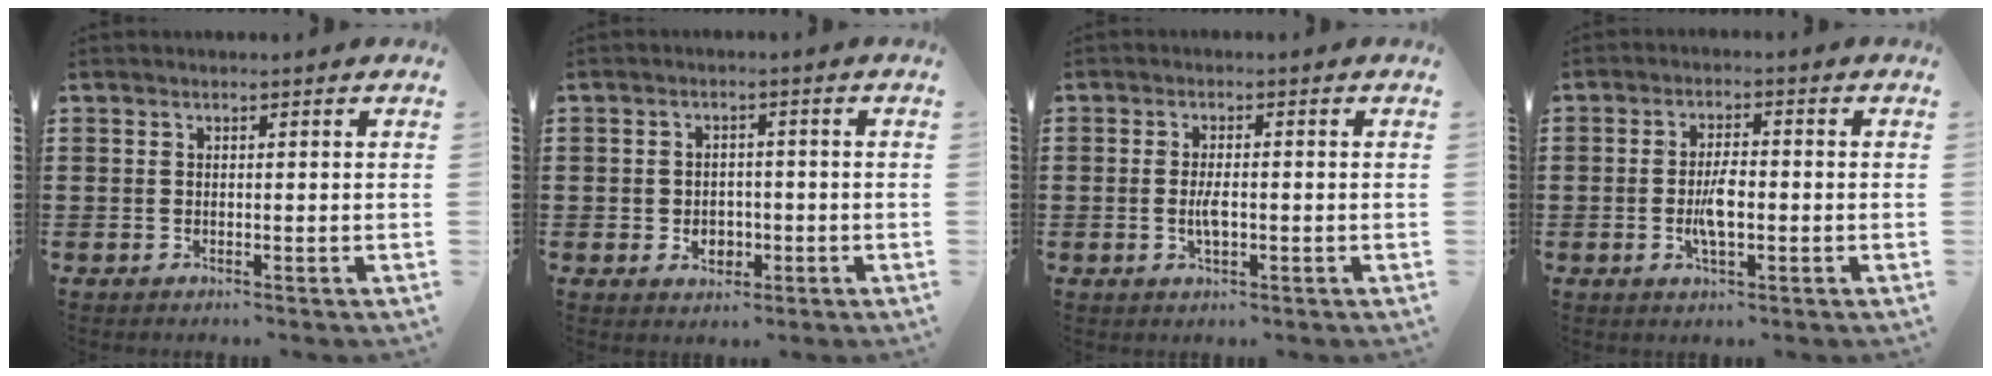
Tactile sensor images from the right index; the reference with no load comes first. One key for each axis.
{"total": 2.8, "fx": -0.7, "fy": 2.4, "fz": 1.4, "tx": -0.025, "ty": 0.000, "tz": -0.018}
{"total": 3.1, "fx": -0.4, "fy": 1.1, "fz": 2.9, "tx": -0.059, "ty": -0.003, "tz": -0.010}
{"total": 4.6, "fx": -0.9, "fy": 1.7, "fz": 4.2, "tx": -0.094, "ty": -0.002, "tz": -0.023}